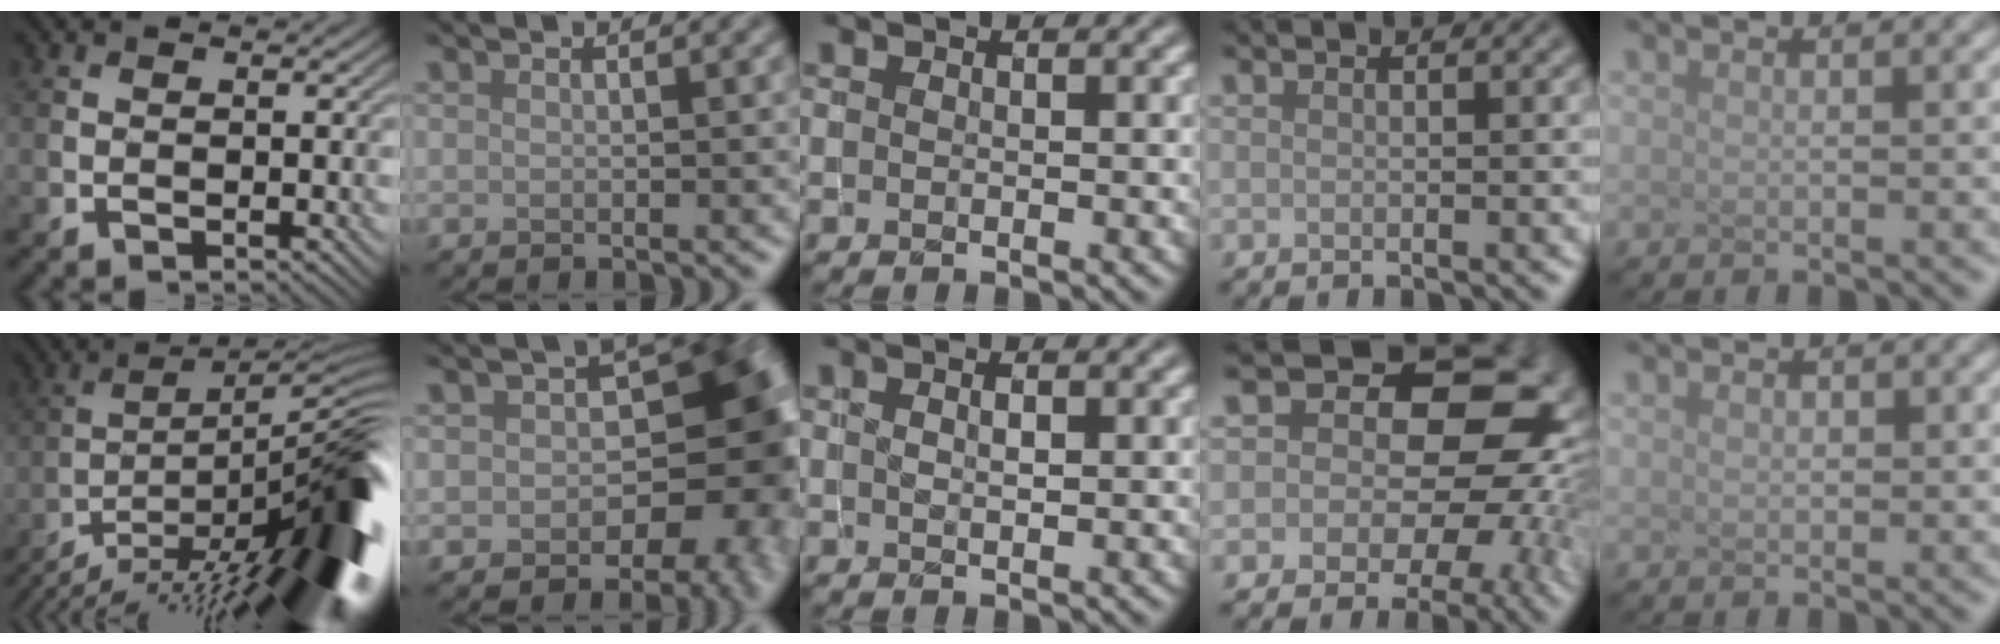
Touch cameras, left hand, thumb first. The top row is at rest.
{"thumb": {"total": 16.7, "force": [-11.5, 2.7, 11.8], "torque": [-0.159, 0.009, -0.191]}, "index": {"total": 13.5, "force": [-2.1, 8.9, 9.9], "torque": [-0.076, -0.017, -0.021]}, "middle": {"total": 0.7, "force": [0.3, 0.3, 0.6], "torque": [-0.010, -0.002, 0.009]}, "ring": {"total": 14.9, "force": [2.7, 10.5, 10.3], "torque": [-0.110, 0.023, 0.024]}, "little": {"total": 1.0, "force": [-0.5, -0.6, -0.6], "torque": [-0.017, -0.009, 0.027]}}